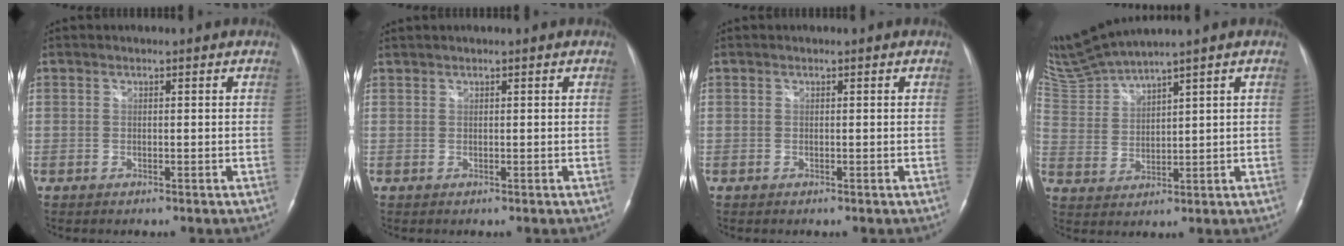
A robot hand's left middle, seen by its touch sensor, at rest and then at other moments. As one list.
[{"total": 0.6, "force": [0.6, 0.0, 0.1], "torque": [-0.008, 0.011, 0.017]}, {"total": 0.0}, {"total": 7.3, "force": [6.7, -1.5, 2.4], "torque": [-0.071, 0.002, 0.149]}]